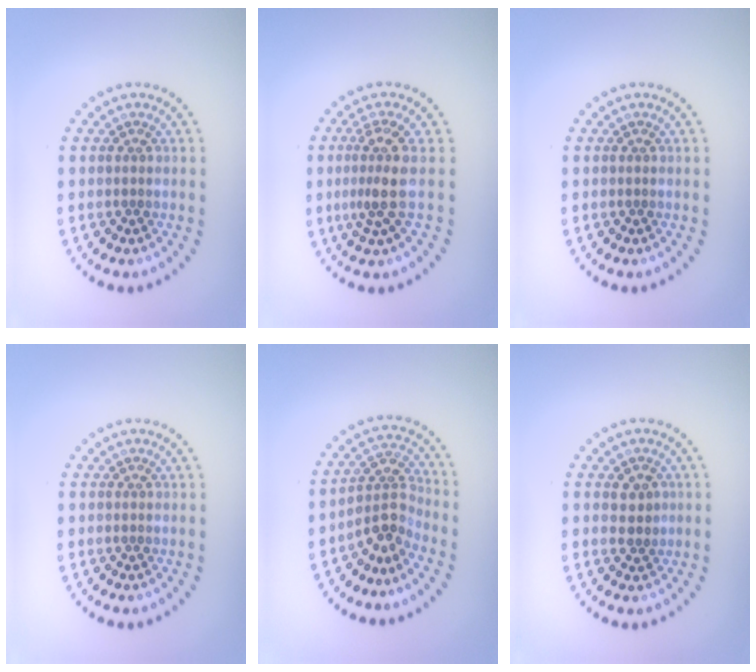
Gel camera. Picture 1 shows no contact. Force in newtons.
{"total": 3.0, "press": 2.2, "slide": 2.1}
{"total": 0.0}
{"total": 0.0}
{"total": 3.1, "press": 2.2, "slide": 2.1}
{"total": 1.9, "press": 1.7, "slide": 0.7}